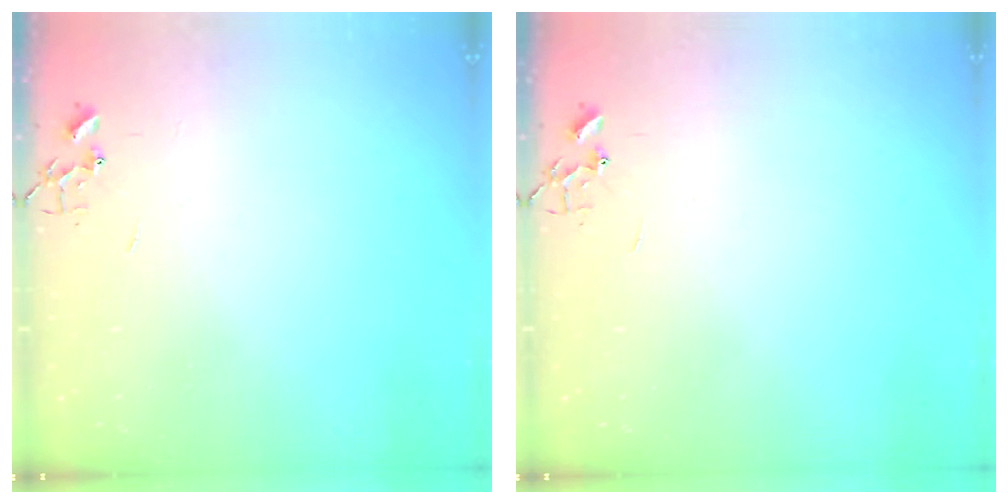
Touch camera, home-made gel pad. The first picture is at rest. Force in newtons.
{"total": 0.0}